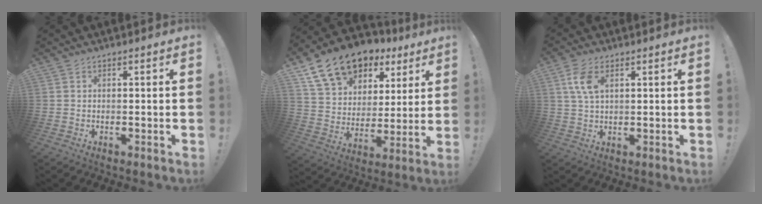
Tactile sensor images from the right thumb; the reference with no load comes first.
{"total": 17.3, "force": [11.5, 10.7, 7.2], "torque": [-0.119, -0.072, 0.220]}
{"total": 7.1, "force": [2.7, 3.9, 5.3], "torque": [-0.116, -0.003, 0.049]}